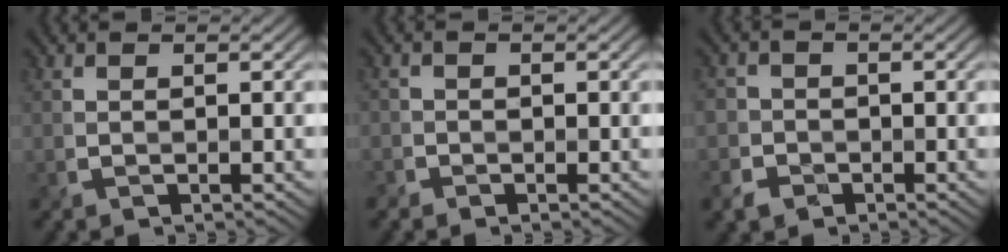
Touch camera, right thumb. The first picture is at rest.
{"total": 1.5, "force": [-0.9, 1.1, -0.5], "torque": [0.024, -0.001, -0.024]}
{"total": 3.8, "force": [-1.8, 3.3, 0.2], "torque": [0.002, -0.002, -0.062]}